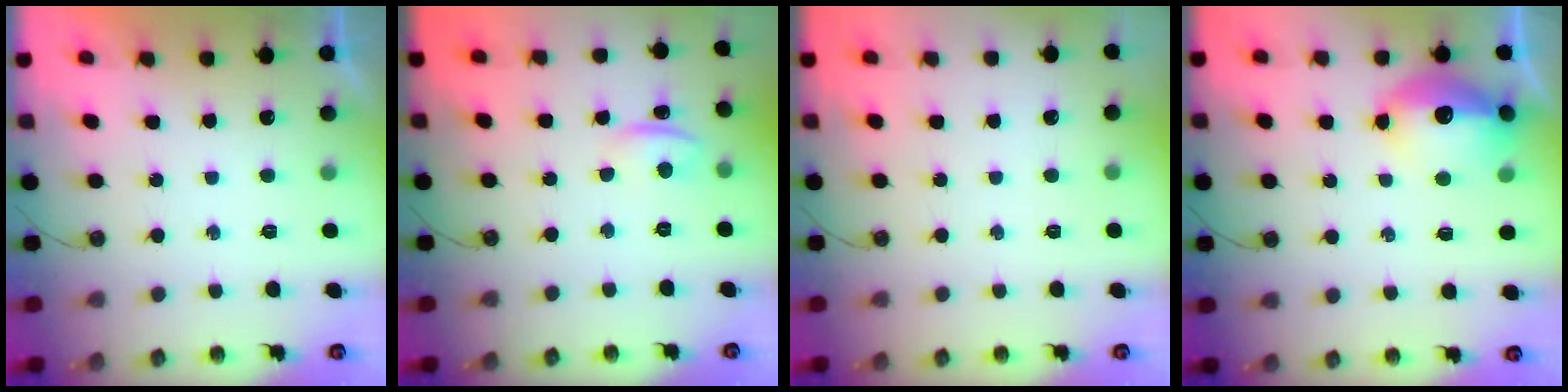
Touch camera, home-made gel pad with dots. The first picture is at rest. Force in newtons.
{"total": 2.2, "press": 1.7, "slide": 1.5}
{"total": 0.0}
{"total": 14.5, "press": 14.4, "slide": 1.1}